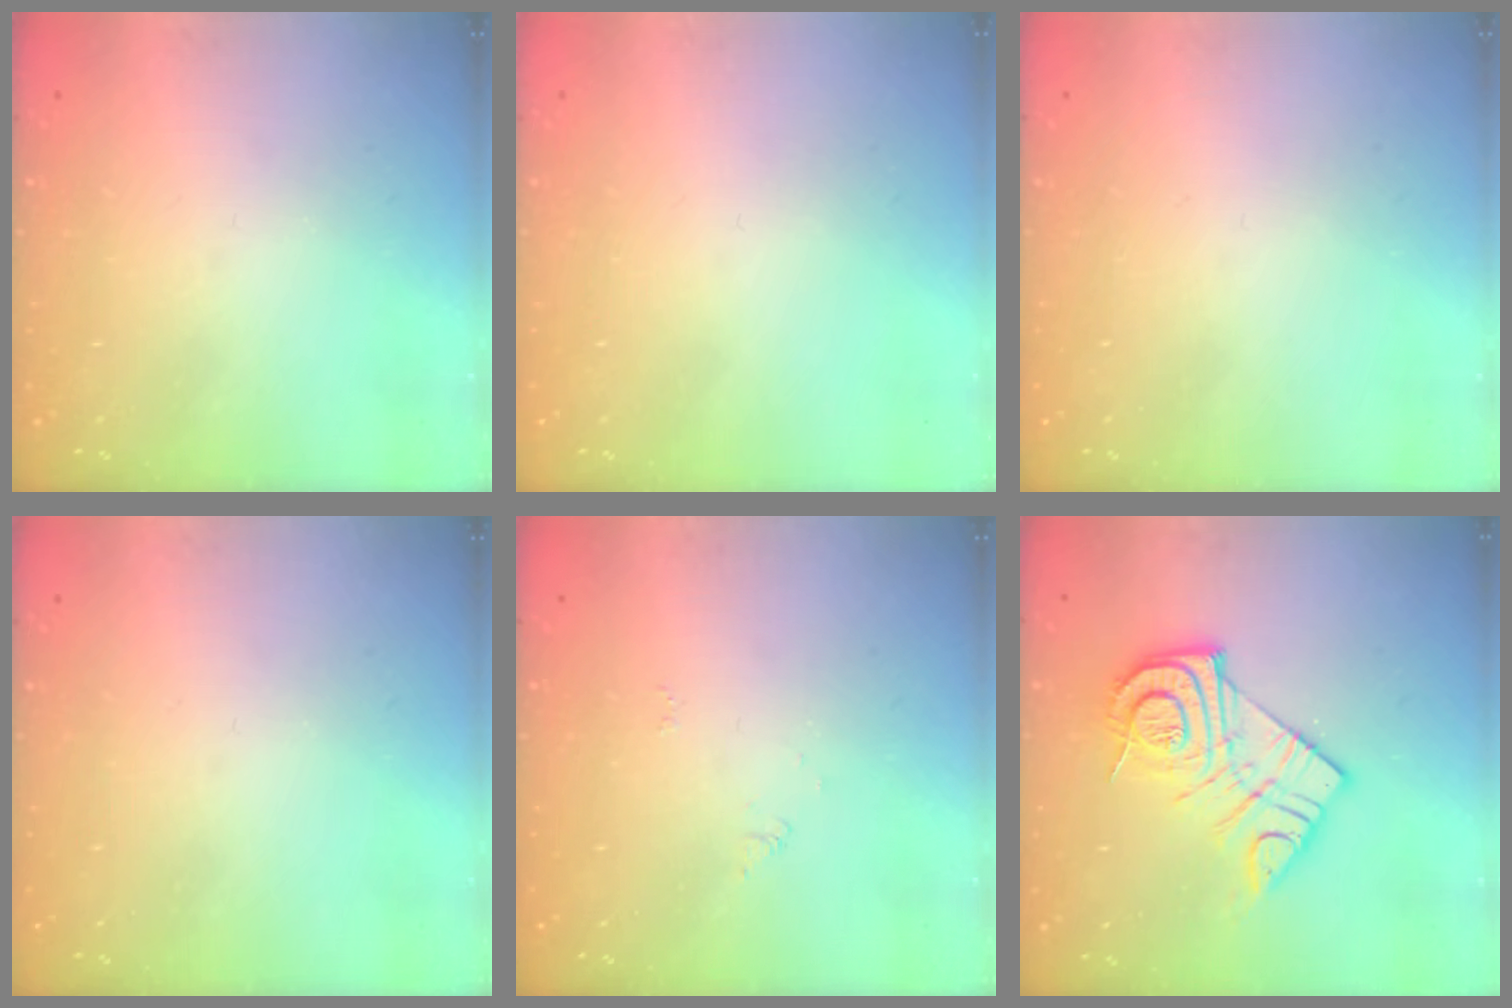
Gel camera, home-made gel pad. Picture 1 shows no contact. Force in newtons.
{"total": 1.6, "press": 1.6, "slide": 0.1}
{"total": 1.6, "press": 1.6, "slide": 0.1}
{"total": 0.0}
{"total": 3.8, "press": 3.7, "slide": 0.6}
{"total": 17.1, "press": 17.0, "slide": 1.8}